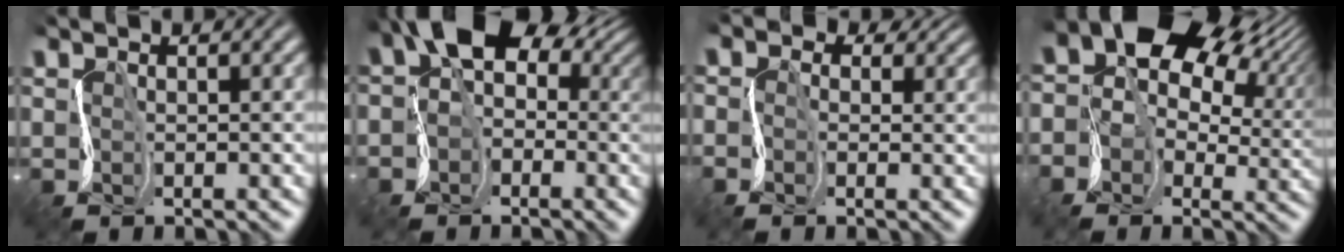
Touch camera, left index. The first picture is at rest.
{"total": 8.2, "force": [0.8, 6.1, 5.4], "torque": [-0.061, 0.025, -0.004]}
{"total": 2.5, "force": [0.0, 2.3, 0.8], "torque": [-0.010, 0.008, -0.019]}
{"total": 14.7, "force": [5.2, 10.2, 9.2], "torque": [-0.154, 0.032, 0.092]}